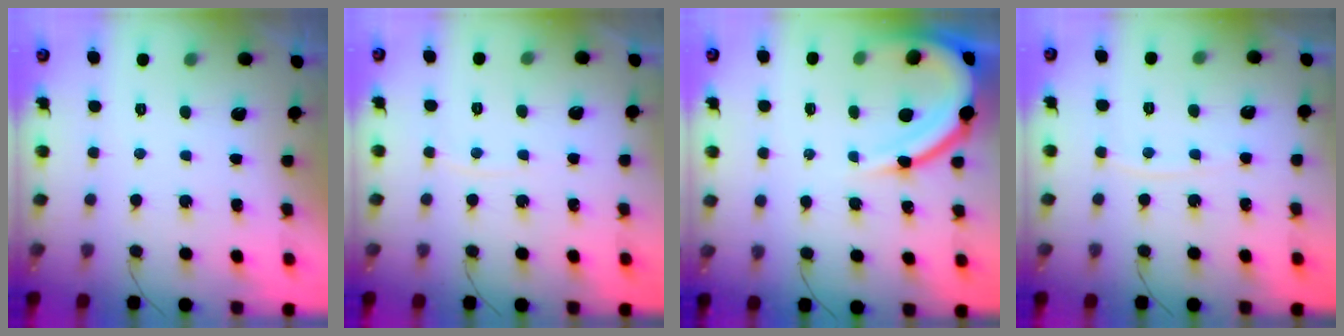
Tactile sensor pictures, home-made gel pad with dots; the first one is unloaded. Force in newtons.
{"total": 3.1, "press": 3.1, "slide": 0.5}
{"total": 11.4, "press": 11.3, "slide": 1.2}
{"total": 5.3, "press": 5.3, "slide": 0.7}